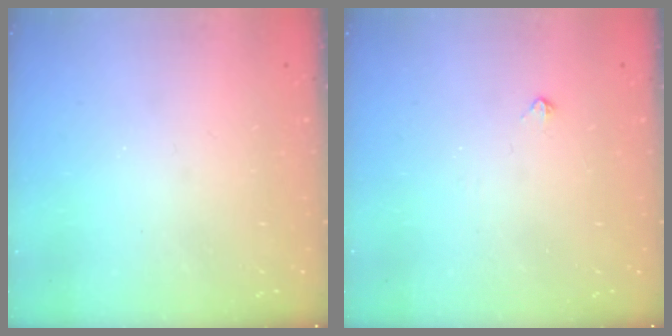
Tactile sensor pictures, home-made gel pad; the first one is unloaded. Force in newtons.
{"total": 2.5, "press": 2.4, "slide": 0.4}